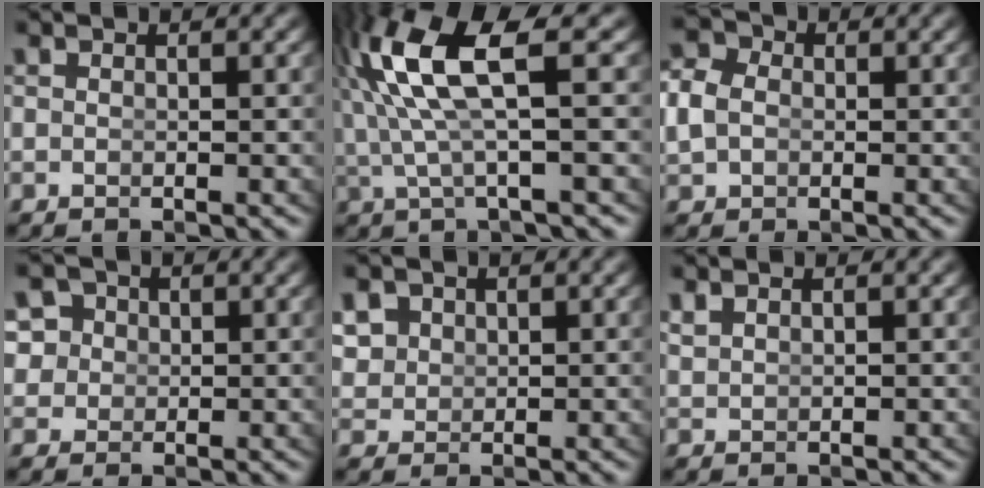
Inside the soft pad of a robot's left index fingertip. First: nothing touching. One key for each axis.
{"total": 8.3, "fx": 2.3, "fy": 2.8, "fz": 7.4, "tx": -0.158, "ty": -0.002, "tz": 0.043}
{"total": 4.0, "fx": 0.4, "fy": 3.5, "fz": 2.0, "tx": -0.053, "ty": -0.005, "tz": 0.006}
{"total": 6.2, "fx": 1.5, "fy": 5.4, "fz": 2.6, "tx": -0.065, "ty": -0.013, "tz": 0.028}
{"total": 3.2, "fx": 1.2, "fy": 2.6, "fz": 1.4, "tx": -0.036, "ty": -0.010, "tz": 0.033}
{"total": 0.8, "fx": 0.7, "fy": 0.0, "fz": 0.2, "tx": -0.007, "ty": -0.007, "tz": 0.026}